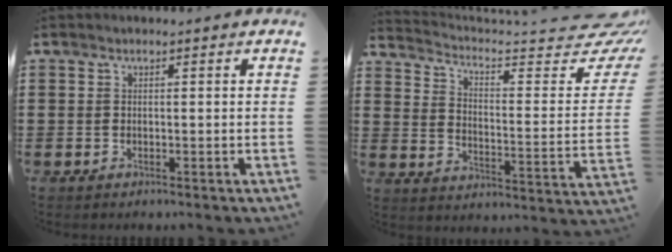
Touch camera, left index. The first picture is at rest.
{"total": 5.2, "force": [4.0, 1.1, 3.1], "torque": [-0.063, -0.041, 0.062]}